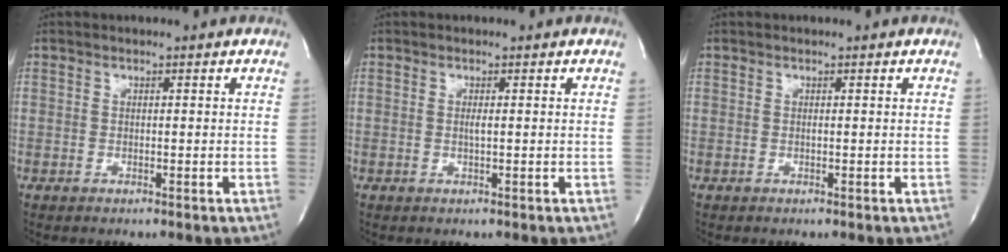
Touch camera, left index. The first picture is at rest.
{"total": 0.8, "force": [0.2, 0.0, 0.8], "torque": [-0.020, -0.002, 0.002]}
{"total": 0.0}